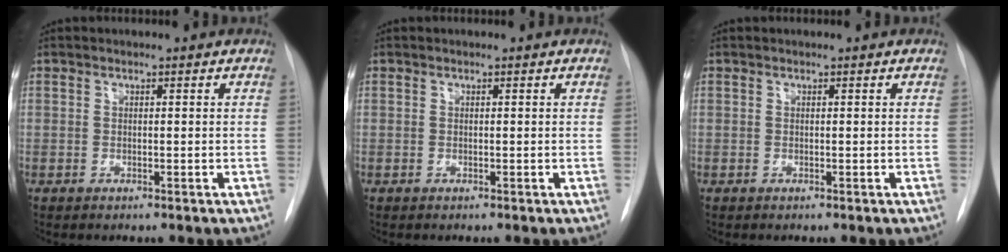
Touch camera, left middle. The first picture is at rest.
{"total": 0.0}
{"total": 0.0}